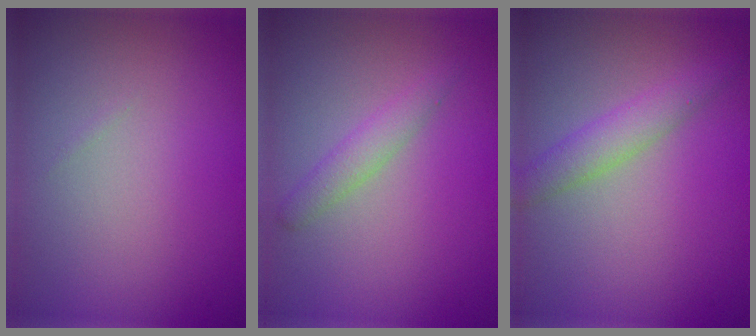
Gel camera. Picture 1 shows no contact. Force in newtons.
{"total": 1.7, "press": 1.7, "slide": 0.1}
{"total": 2.3, "press": 2.3, "slide": 0.0}